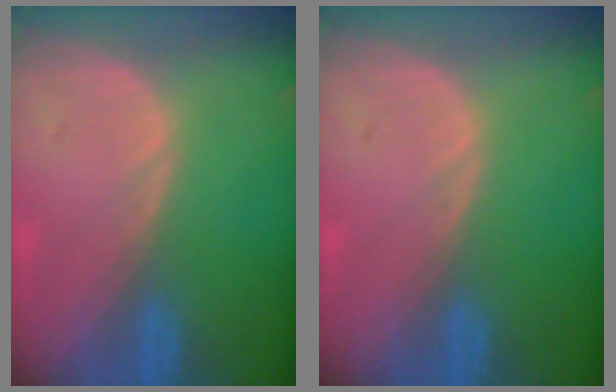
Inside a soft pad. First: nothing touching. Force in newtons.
{"total": 0.0}